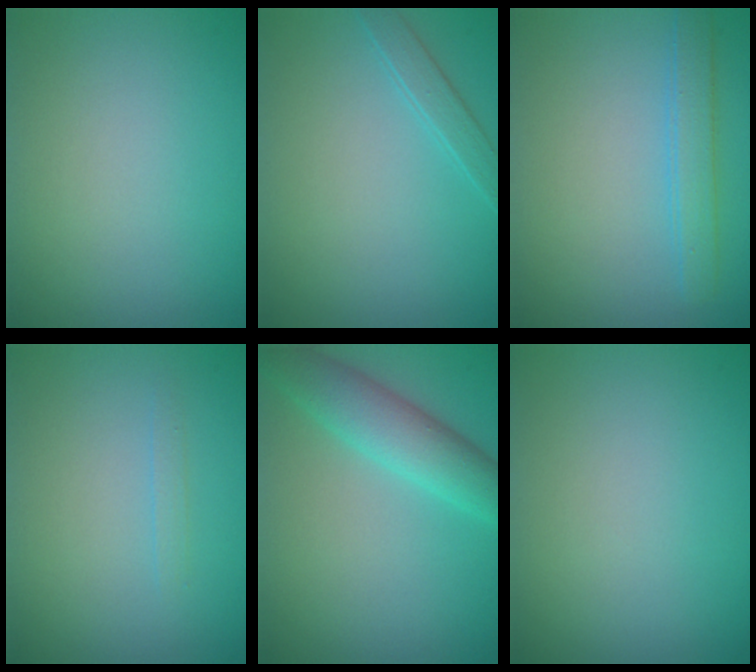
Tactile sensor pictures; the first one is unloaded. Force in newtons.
{"total": 1.4, "press": 1.4, "slide": 0.1}
{"total": 2.3, "press": 2.3, "slide": 0.2}
{"total": 0.6, "press": 0.6, "slide": 0.0}
{"total": 4.8, "press": 4.8, "slide": 0.2}
{"total": 0.0}